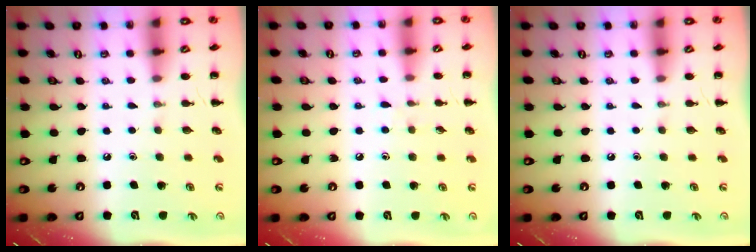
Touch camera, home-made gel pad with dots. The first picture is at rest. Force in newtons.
{"total": 4.4, "press": 3.9, "slide": 2.0}
{"total": 0.0}